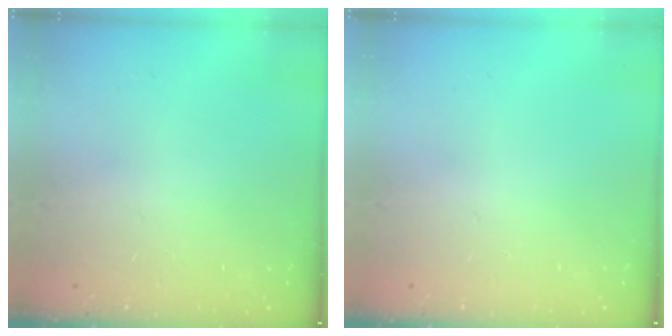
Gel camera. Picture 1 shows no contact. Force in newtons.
{"total": 0.0}